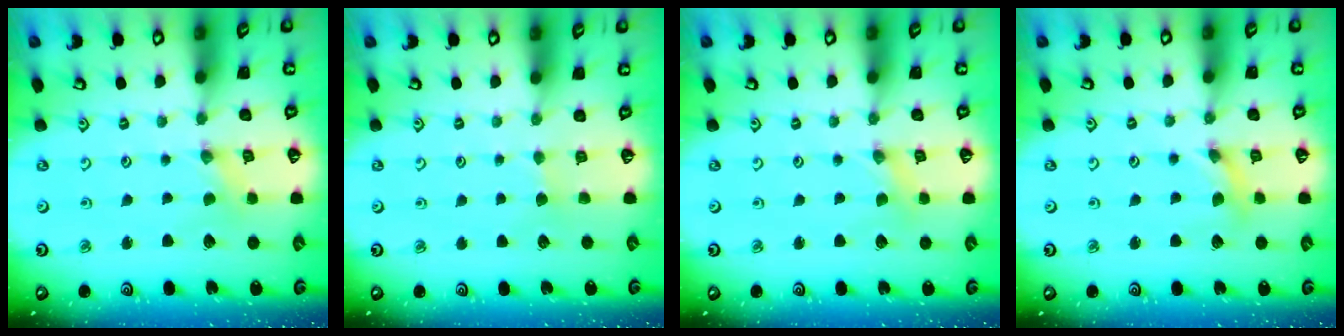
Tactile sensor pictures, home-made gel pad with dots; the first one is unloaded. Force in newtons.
{"total": 2.2, "press": 2.2, "slide": 0.2}
{"total": 0.0}
{"total": 2.7, "press": 2.7, "slide": 0.2}